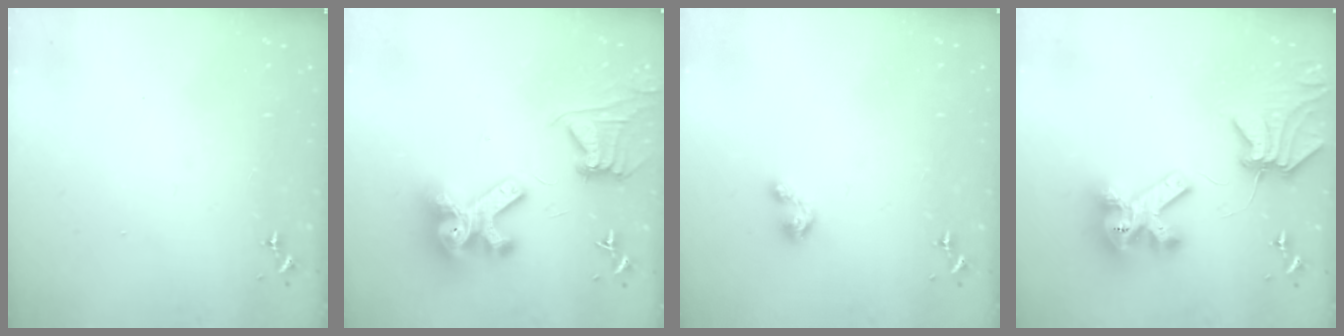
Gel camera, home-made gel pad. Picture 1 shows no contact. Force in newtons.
{"total": 16.2, "press": 16.2, "slide": 1.7}
{"total": 5.2, "press": 5.2, "slide": 0.5}
{"total": 12.5, "press": 12.4, "slide": 1.6}